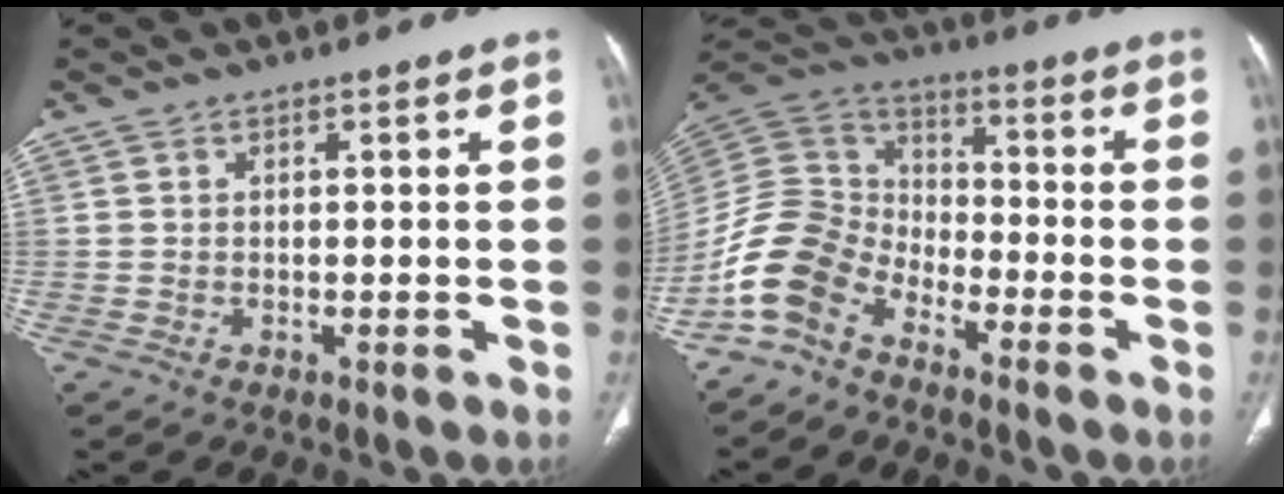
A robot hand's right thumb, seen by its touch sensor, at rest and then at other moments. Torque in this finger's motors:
{"motor_torque": [0.36, 0.33, 1.14, -1.30, 0.37]}